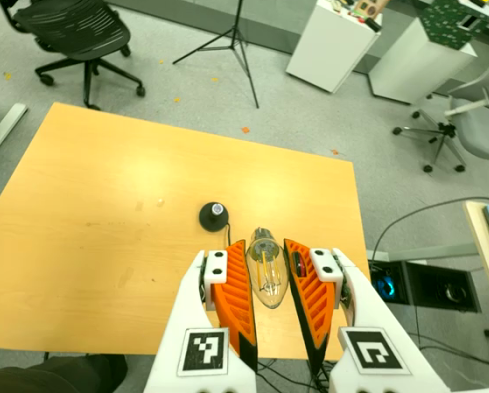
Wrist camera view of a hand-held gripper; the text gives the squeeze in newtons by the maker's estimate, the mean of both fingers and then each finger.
{"total": 9.7, "left": 9.1, "right": 10.4}